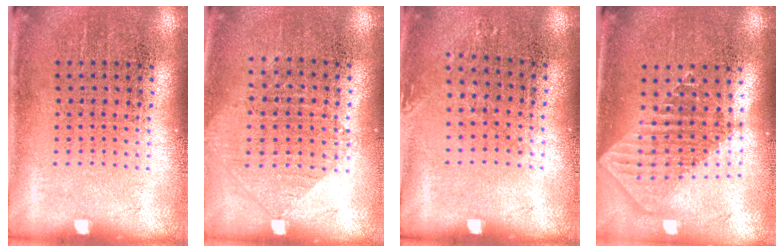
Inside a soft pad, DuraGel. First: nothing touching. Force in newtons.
{"total": 1.0, "press": 0.9, "slide": 0.3}
{"total": 0.8, "press": 0.8, "slide": 0.1}
{"total": 1.8, "press": 1.5, "slide": 1.1}